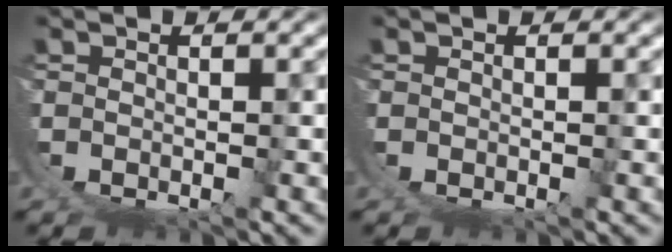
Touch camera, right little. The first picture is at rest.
{"total": 0.0}